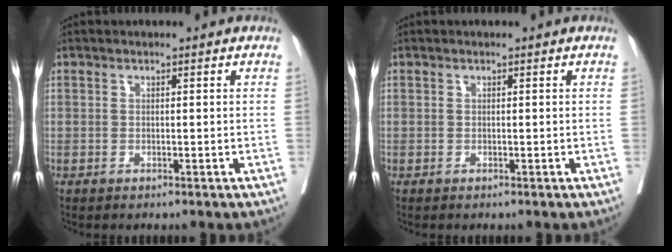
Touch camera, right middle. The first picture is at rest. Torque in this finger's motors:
{"motor_torque": [0.01, -0.02, 0.00, 0.00]}